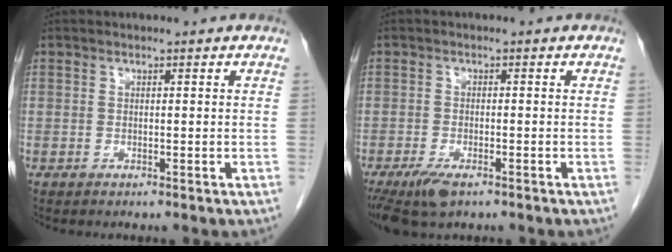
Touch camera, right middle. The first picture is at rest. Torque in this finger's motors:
{"motor_torque": [0.87, -0.49, 0.38, 0.10]}